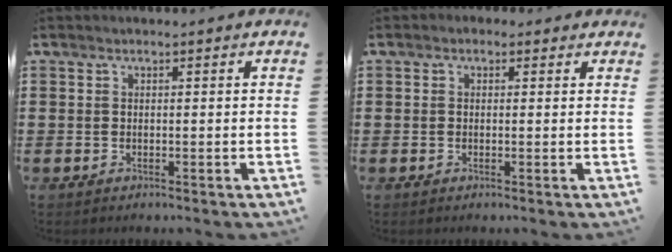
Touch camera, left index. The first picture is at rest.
{"total": 0.9, "force": [0.1, 0.8, 0.4], "torque": [-0.010, 0.006, 0.002]}